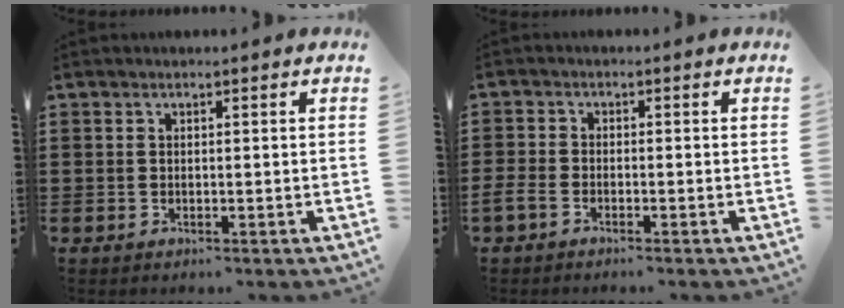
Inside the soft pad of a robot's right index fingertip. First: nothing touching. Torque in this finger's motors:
{"motor_torque": [0.07, 0.10, 0.04, 0.00]}